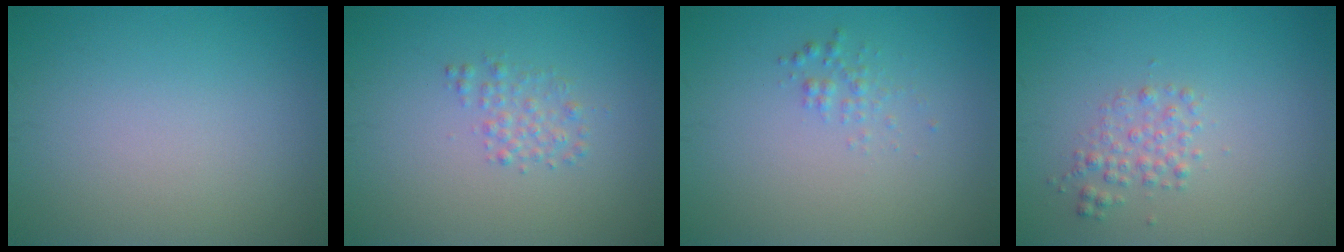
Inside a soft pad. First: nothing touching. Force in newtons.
{"total": 1.5, "press": 1.5, "slide": 0.0}
{"total": 1.0, "press": 1.0, "slide": 0.0}
{"total": 1.7, "press": 1.7, "slide": 0.1}